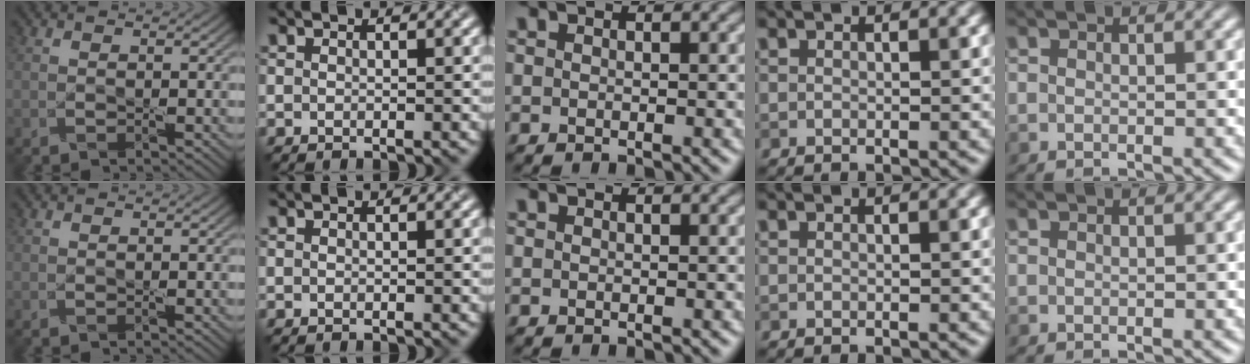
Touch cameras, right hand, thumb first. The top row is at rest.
{}